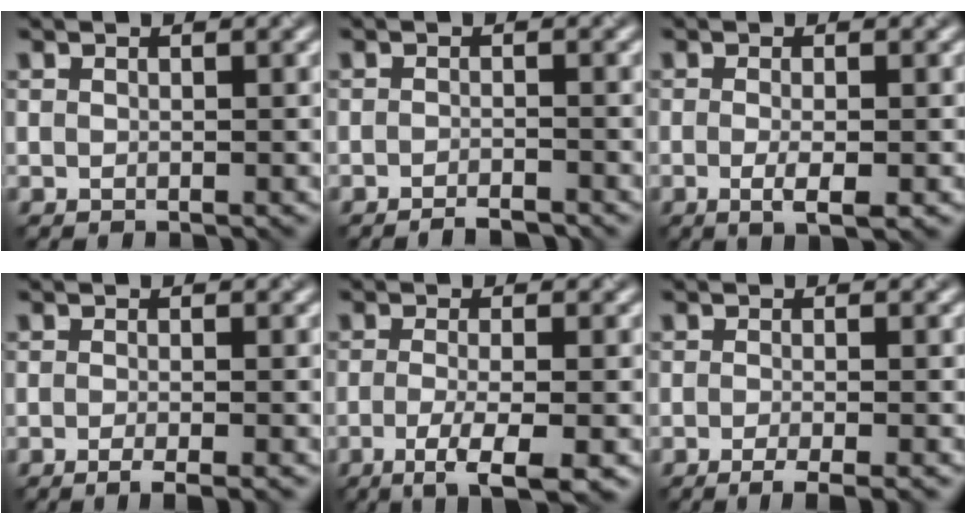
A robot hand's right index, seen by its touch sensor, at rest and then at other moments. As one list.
[{"total": 2.1, "force": [-1.8, 0.3, 1.0], "torque": [-0.007, 0.000, -0.031]}, {"total": 2.6, "force": [-0.7, 0.6, 2.4], "torque": [-0.044, -0.010, -0.011]}, {"total": 2.3, "force": [-1.2, 0.6, 1.9], "torque": [-0.020, -0.005, -0.025]}, {"total": 4.8, "force": [-2.0, 1.1, 4.2], "torque": [-0.072, -0.008, -0.041]}, {"total": 2.8, "force": [-1.6, 0.6, 2.3], "torque": [-0.029, -0.004, -0.033]}]